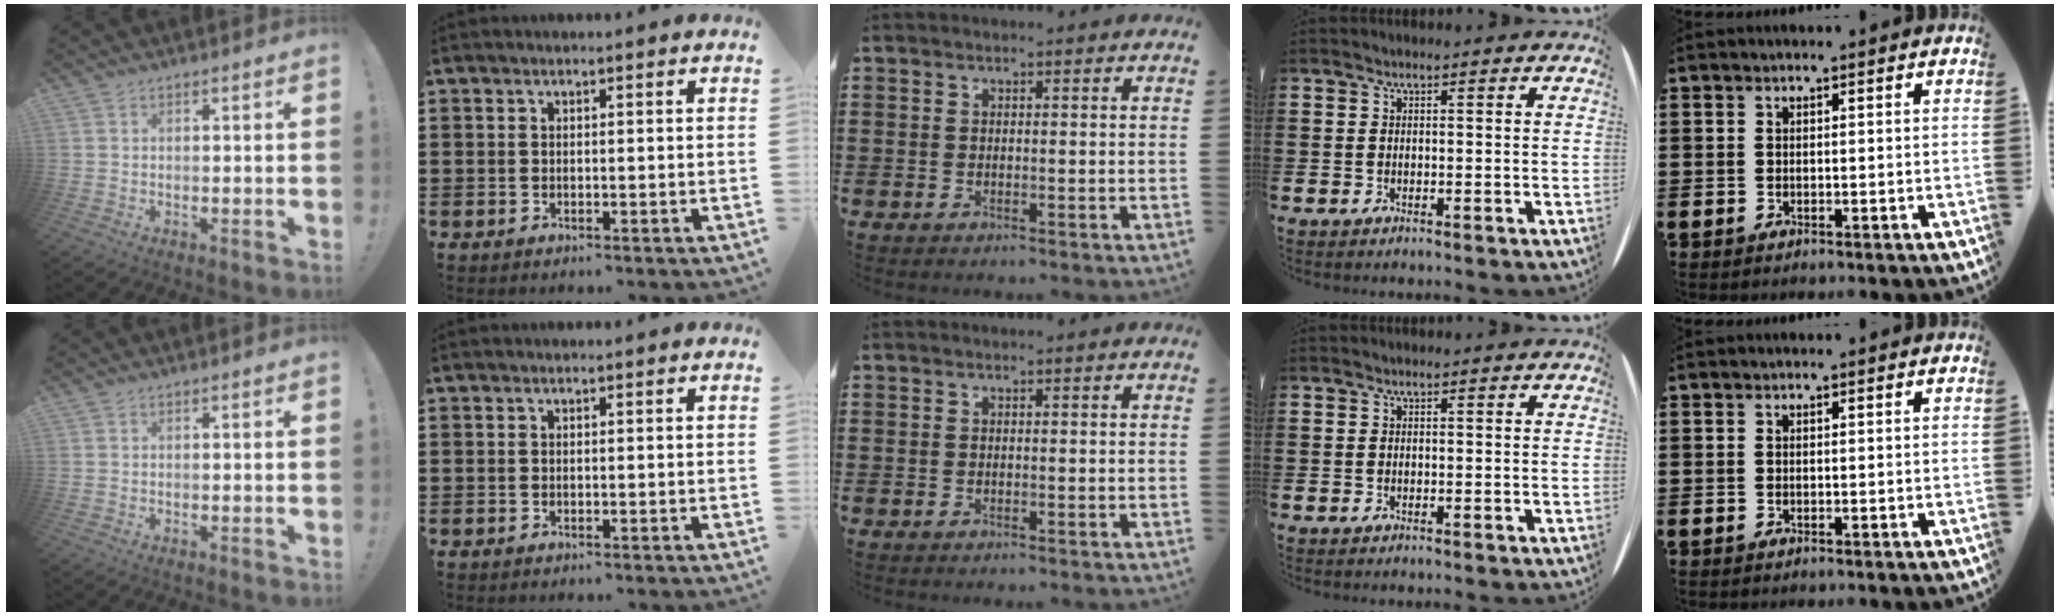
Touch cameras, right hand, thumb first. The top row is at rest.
{}